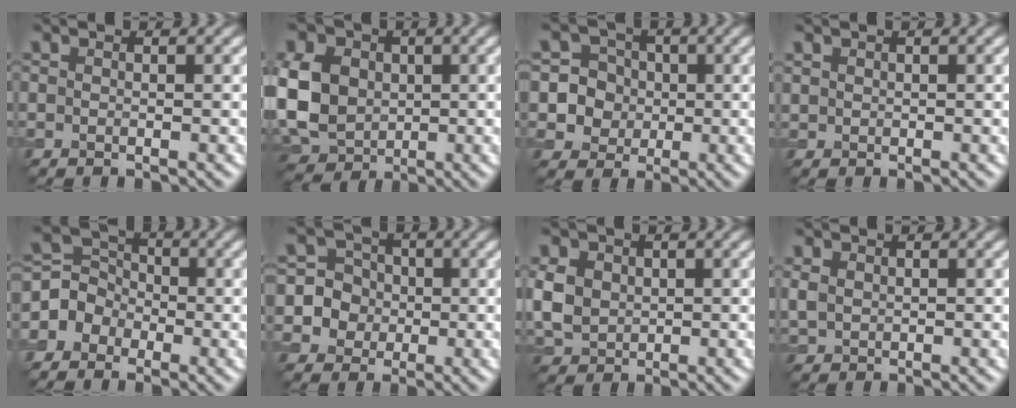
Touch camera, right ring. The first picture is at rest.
{"total": 9.1, "force": [0.2, 7.5, 5.3], "torque": [-0.130, 0.014, 0.002]}
{"total": 5.7, "force": [-0.3, 5.7, 0.6], "torque": [-0.004, 0.029, -0.017]}
{"total": 0.7, "force": [0.3, -0.2, -0.6], "torque": [0.008, 0.012, 0.014]}
{"total": 3.0, "force": [-1.6, 2.5, 0.3], "torque": [-0.010, 0.017, -0.037]}
{"total": 6.4, "force": [-0.6, 6.4, 0.5], "torque": [-0.002, 0.030, -0.020]}
{"total": 3.3, "force": [0.7, 2.9, 1.4], "torque": [-0.045, 0.010, 0.019]}
{"total": 0.7, "force": [0.5, 0.5, 0.0], "torque": [-0.009, 0.008, 0.021]}